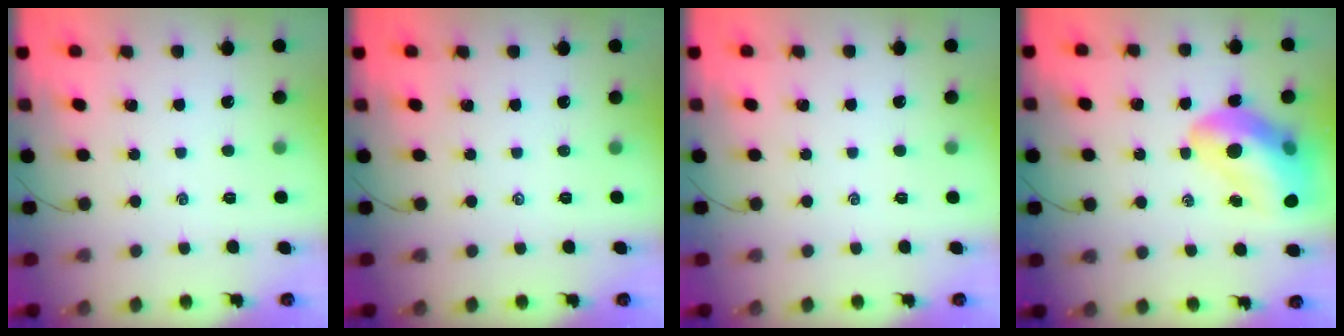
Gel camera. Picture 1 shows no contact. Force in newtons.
{"total": 0.0}
{"total": 1.1, "press": 0.9, "slide": 0.5}
{"total": 16.6, "press": 16.0, "slide": 4.5}